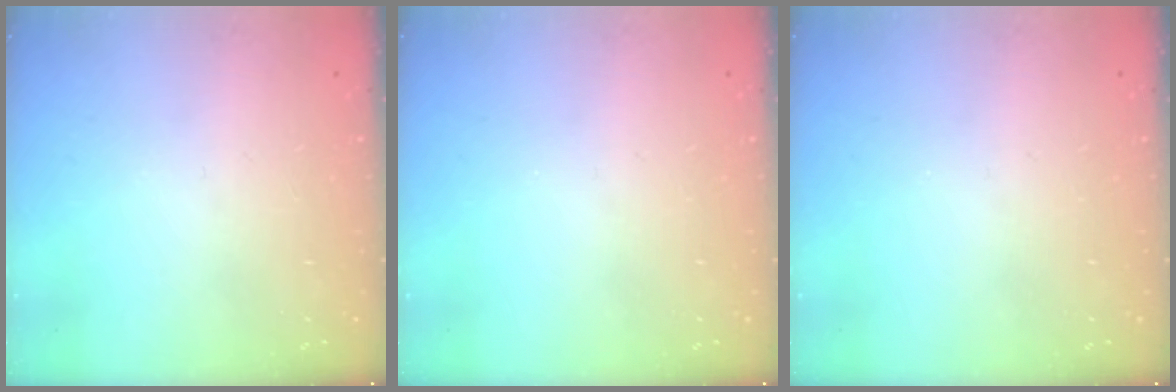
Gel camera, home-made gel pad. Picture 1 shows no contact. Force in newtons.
{"total": 0.0}
{"total": 0.0}